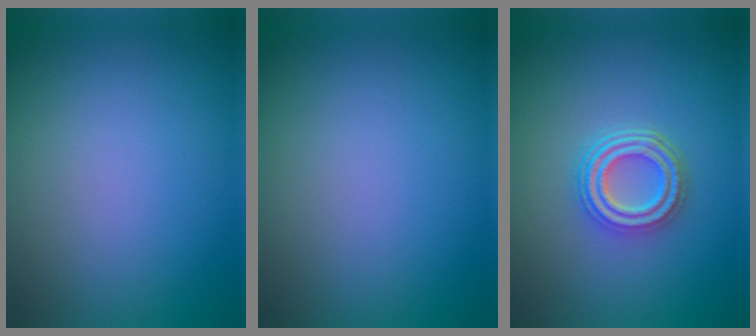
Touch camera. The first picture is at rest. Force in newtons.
{"total": 0.0}
{"total": 4.5, "press": 3.3, "slide": 3.0}